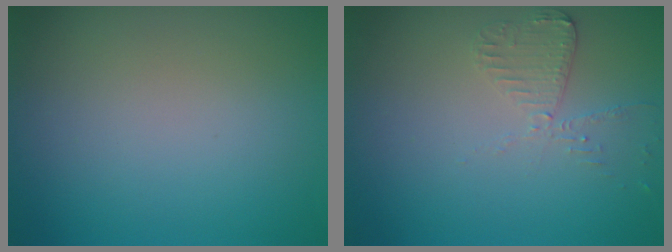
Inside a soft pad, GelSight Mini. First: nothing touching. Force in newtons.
{"total": 2.4, "press": 2.4, "slide": 0.2}